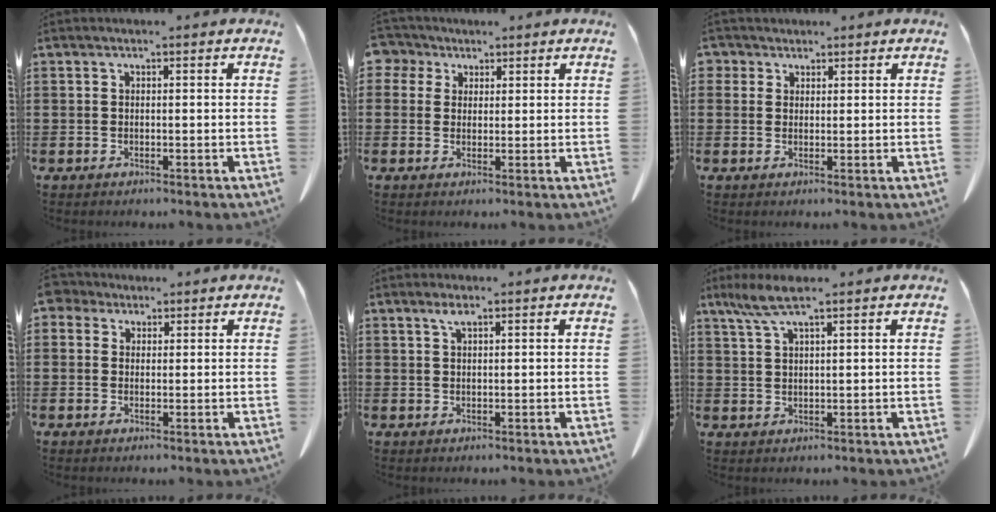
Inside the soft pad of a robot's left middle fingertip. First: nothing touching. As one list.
[{"total": 3.2, "force": [1.9, 2.6, 0.5], "torque": [-0.017, 0.008, 0.032]}, {"total": 2.0, "force": [1.4, 1.4, 0.2], "torque": [-0.012, 0.008, 0.027]}, {"total": 2.4, "force": [1.6, 1.7, 0.7], "torque": [-0.022, 0.009, 0.030]}, {"total": 1.6, "force": [1.0, 0.4, 1.2], "torque": [-0.027, 0.003, 0.017]}, {"total": 4.6, "force": [3.0, 0.8, 3.4], "torque": [-0.081, -0.002, 0.052]}]